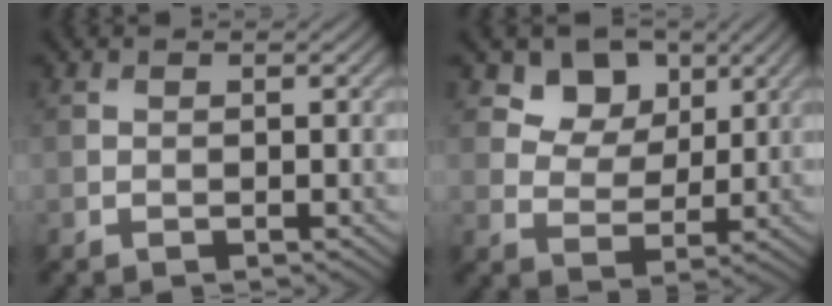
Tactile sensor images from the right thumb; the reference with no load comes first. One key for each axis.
{"total": 6.4, "fx": 3.7, "fy": 4.5, "fz": 2.7, "tx": -0.049, "ty": -0.027, "tz": 0.076}